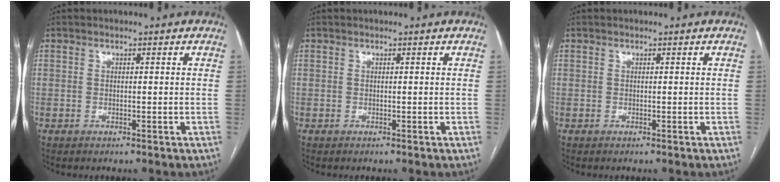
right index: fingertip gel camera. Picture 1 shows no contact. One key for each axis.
{"total": 0.0}
{"total": 0.0}